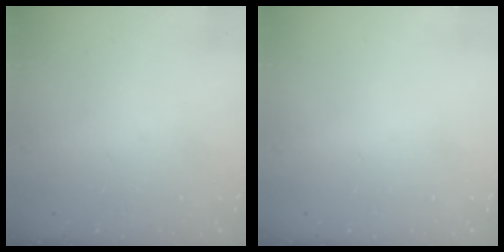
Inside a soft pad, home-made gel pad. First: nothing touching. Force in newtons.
{"total": 0.0}